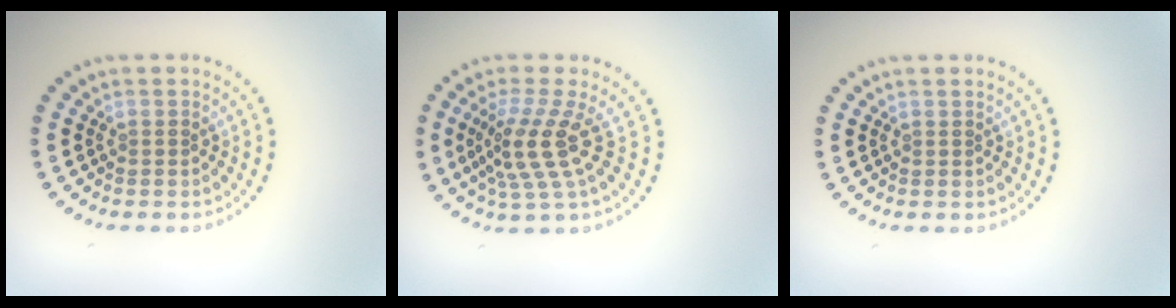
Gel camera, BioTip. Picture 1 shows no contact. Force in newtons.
{"total": 4.2, "press": 3.0, "slide": 2.9}
{"total": 0.0}